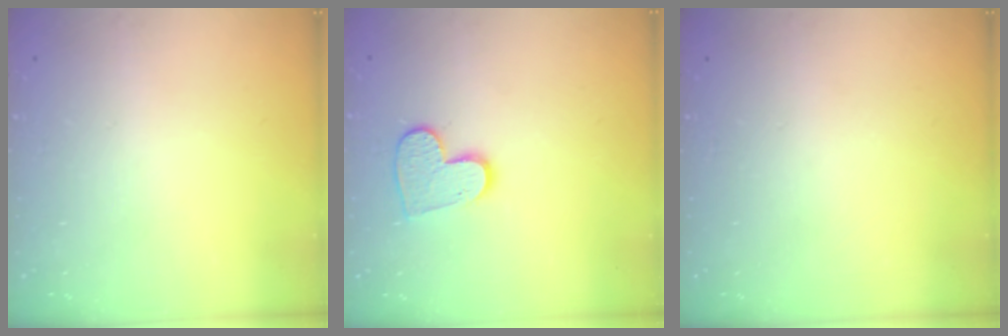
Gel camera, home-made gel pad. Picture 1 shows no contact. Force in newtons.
{"total": 10.0, "press": 10.0, "slide": 0.9}
{"total": 0.0}